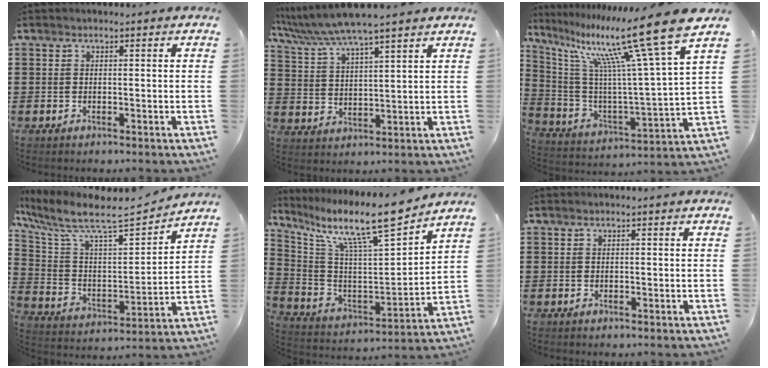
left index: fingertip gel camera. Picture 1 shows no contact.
{"total": 6.5, "force": [5.7, -0.2, 3.3], "torque": [-0.083, -0.027, 0.097]}
{"total": 17.8, "force": [12.8, 1.3, 12.3], "torque": [-0.242, -0.084, 0.198]}
{"total": 9.1, "force": [7.5, 1.3, 5.0], "torque": [-0.131, -0.056, 0.120]}
{"total": 12.4, "force": [9.9, 1.7, 7.4], "torque": [-0.156, -0.072, 0.158]}
{"total": 0.0}